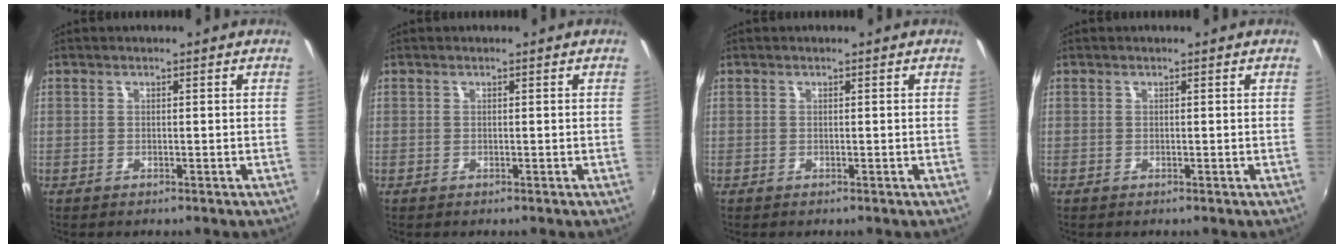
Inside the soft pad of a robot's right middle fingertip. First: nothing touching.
{"total": 0.0}
{"total": 0.0}
{"total": 0.0}